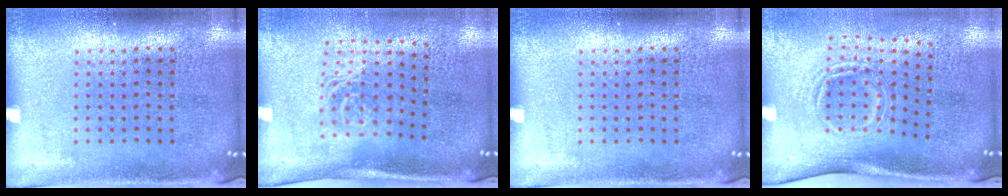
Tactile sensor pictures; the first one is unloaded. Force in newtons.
{"total": 1.5, "press": 1.1, "slide": 1.0}
{"total": 0.0}
{"total": 1.9, "press": 1.3, "slide": 1.4}